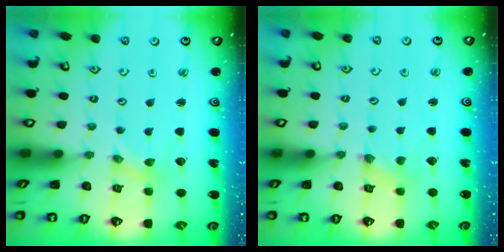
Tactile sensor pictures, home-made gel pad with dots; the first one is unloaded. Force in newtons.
{"total": 0.5, "press": 0.5, "slide": 0.1}